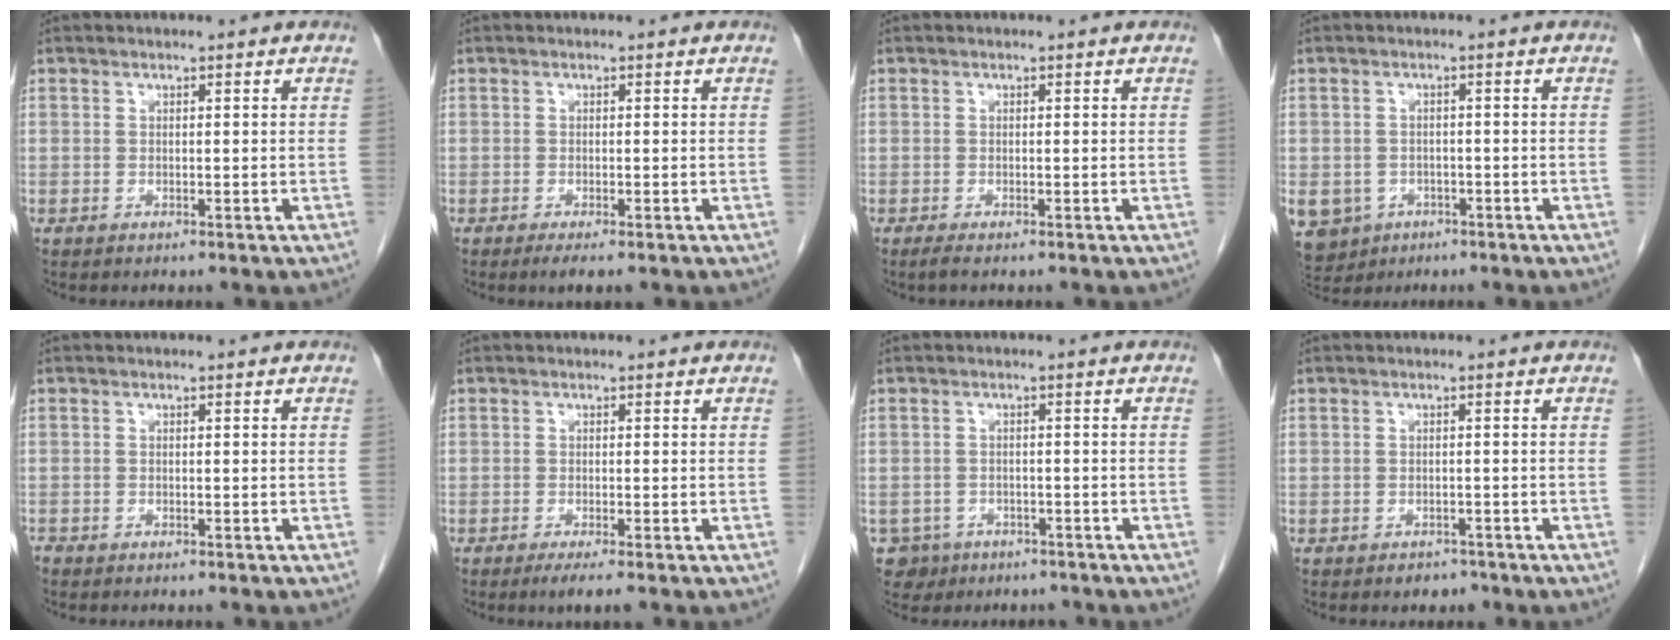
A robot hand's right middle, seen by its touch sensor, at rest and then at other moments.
{"total": 2.0, "force": [-1.3, 0.3, 1.4], "torque": [-0.021, -0.006, -0.020]}
{"total": 1.2, "force": [-0.9, 0.0, 0.7], "torque": [-0.015, -0.004, -0.015]}
{"total": 9.5, "force": [-4.5, 7.9, 2.7], "torque": [-0.079, 0.001, -0.059]}
{"total": 1.0, "force": [-0.9, 0.2, 0.3], "torque": [-0.008, -0.002, -0.016]}
{"total": 2.3, "force": [-1.5, -0.1, 1.7], "torque": [-0.027, -0.007, -0.027]}
{"total": 5.3, "force": [-3.4, 4.0, 0.5], "torque": [-0.016, 0.008, -0.045]}
{"total": 1.7, "force": [-1.3, 1.0, 0.3], "torque": [-0.009, 0.002, -0.017]}